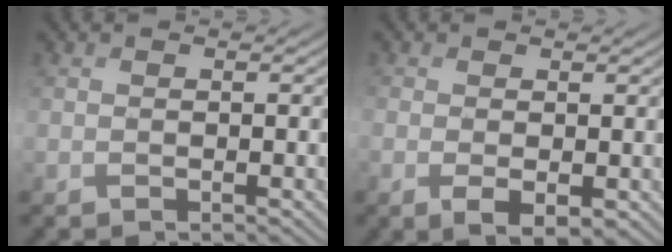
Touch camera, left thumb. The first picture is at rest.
{"total": 2.2, "force": [-0.5, 1.1, 1.8], "torque": [-0.038, -0.013, -0.007]}